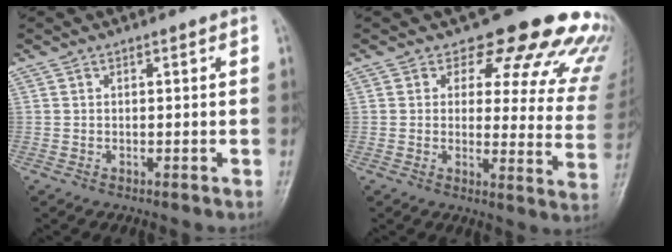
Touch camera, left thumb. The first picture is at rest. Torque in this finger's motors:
{"motor_torque": [0.60, 0.18, 0.06, -0.54, 0.07]}